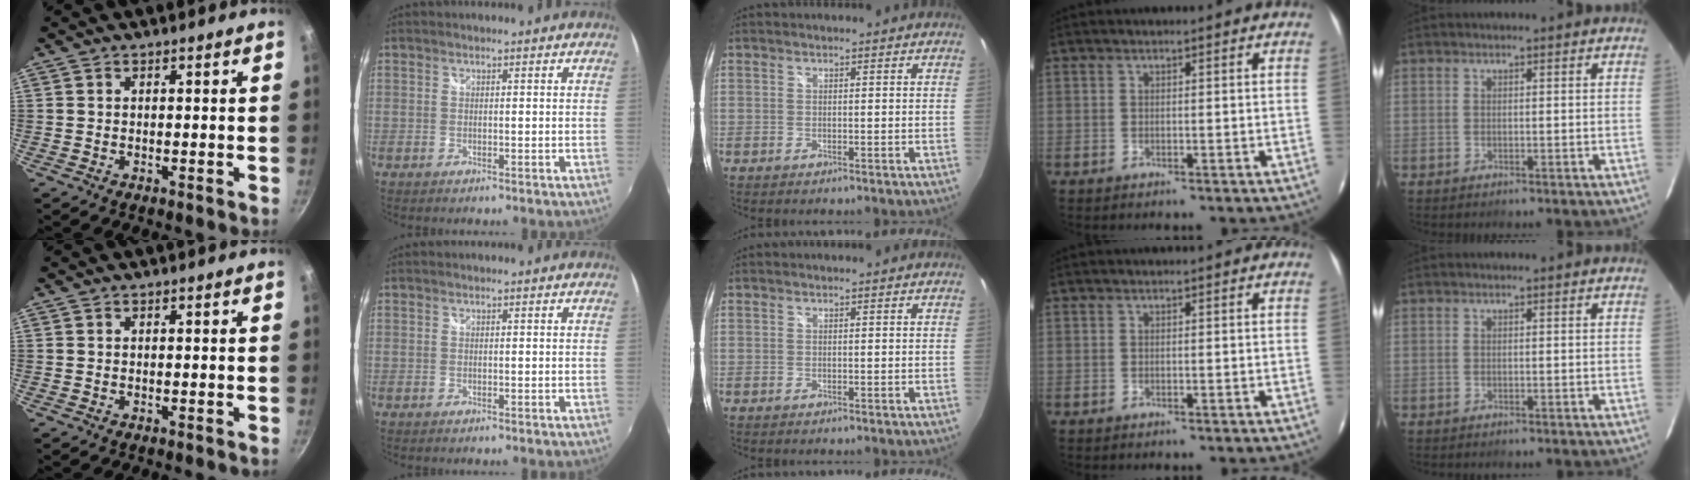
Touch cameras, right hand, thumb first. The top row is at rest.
{}